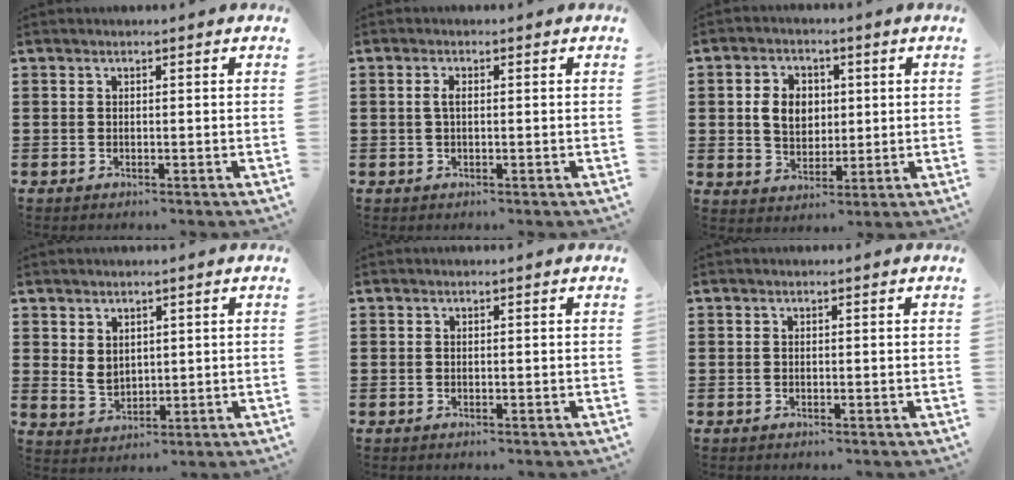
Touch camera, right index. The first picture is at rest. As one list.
[{"total": 1.5, "force": [0.0, 0.5, 1.4], "torque": [-0.034, 0.000, -0.005]}, {"total": 5.9, "force": [0.7, 4.6, 3.6], "torque": [-0.084, 0.010, 0.006]}, {"total": 3.0, "force": [1.9, 2.1, 1.0], "torque": [-0.028, 0.006, 0.037]}, {"total": 0.0}, {"total": 0.0}]